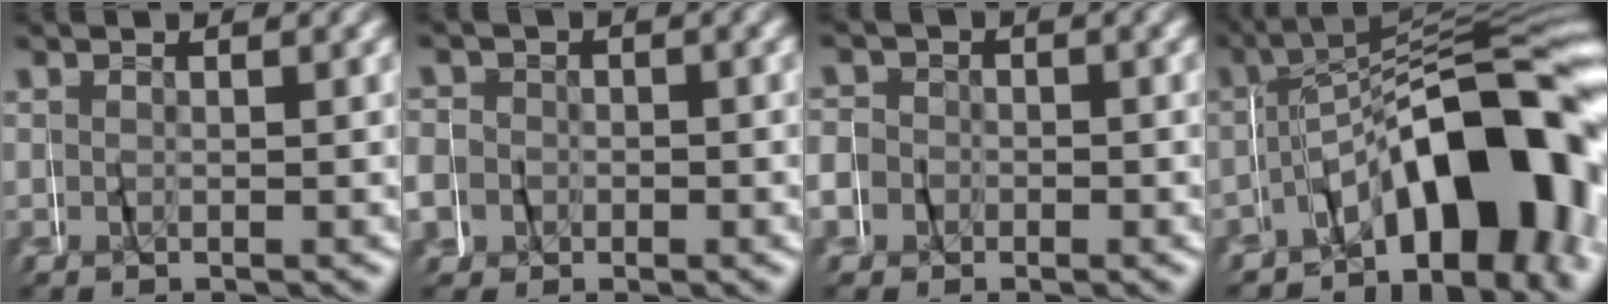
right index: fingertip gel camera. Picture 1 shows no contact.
{"total": 4.9, "force": [-0.4, 4.7, 1.2], "torque": [-0.035, -0.003, -0.013]}
{"total": 5.1, "force": [-0.8, 4.9, 0.8], "torque": [-0.021, 0.006, -0.029]}
{"total": 14.4, "force": [-4.8, 7.0, 11.7], "torque": [-0.166, -0.017, -0.062]}